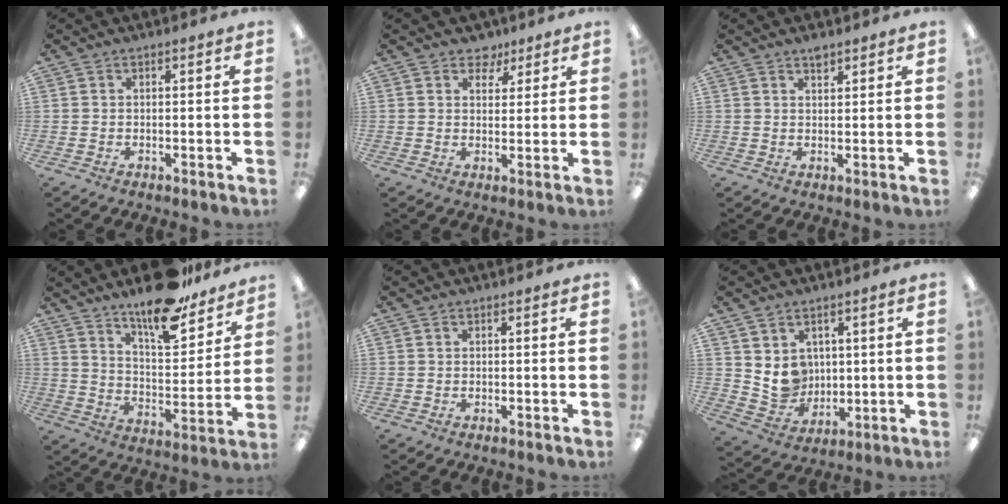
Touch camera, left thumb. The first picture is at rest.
{"total": 4.6, "force": [3.4, 3.0, 0.8], "torque": [-0.005, -0.014, 0.059]}
{"total": 2.2, "force": [1.8, 0.9, 0.9], "torque": [-0.012, -0.005, 0.032]}
{"total": 15.8, "force": [13.3, 4.5, 7.3], "torque": [-0.107, -0.098, 0.226]}
{"total": 0.0}
{"total": 8.0, "force": [3.3, 6.9, 2.1], "torque": [-0.039, -0.024, 0.070]}